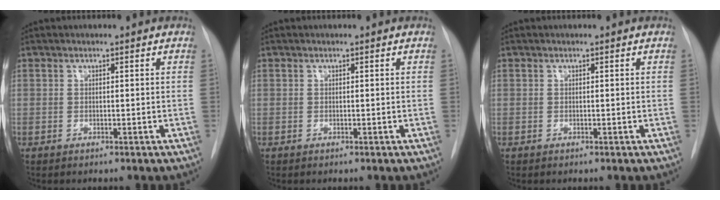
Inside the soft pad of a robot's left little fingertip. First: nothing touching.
{"total": 0.0}
{"total": 0.0}